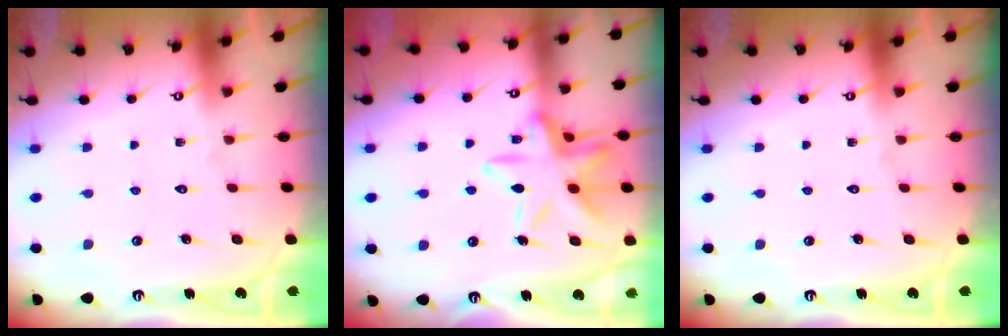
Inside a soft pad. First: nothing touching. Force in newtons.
{"total": 15.0, "press": 15.0, "slide": 1.1}
{"total": 0.0}